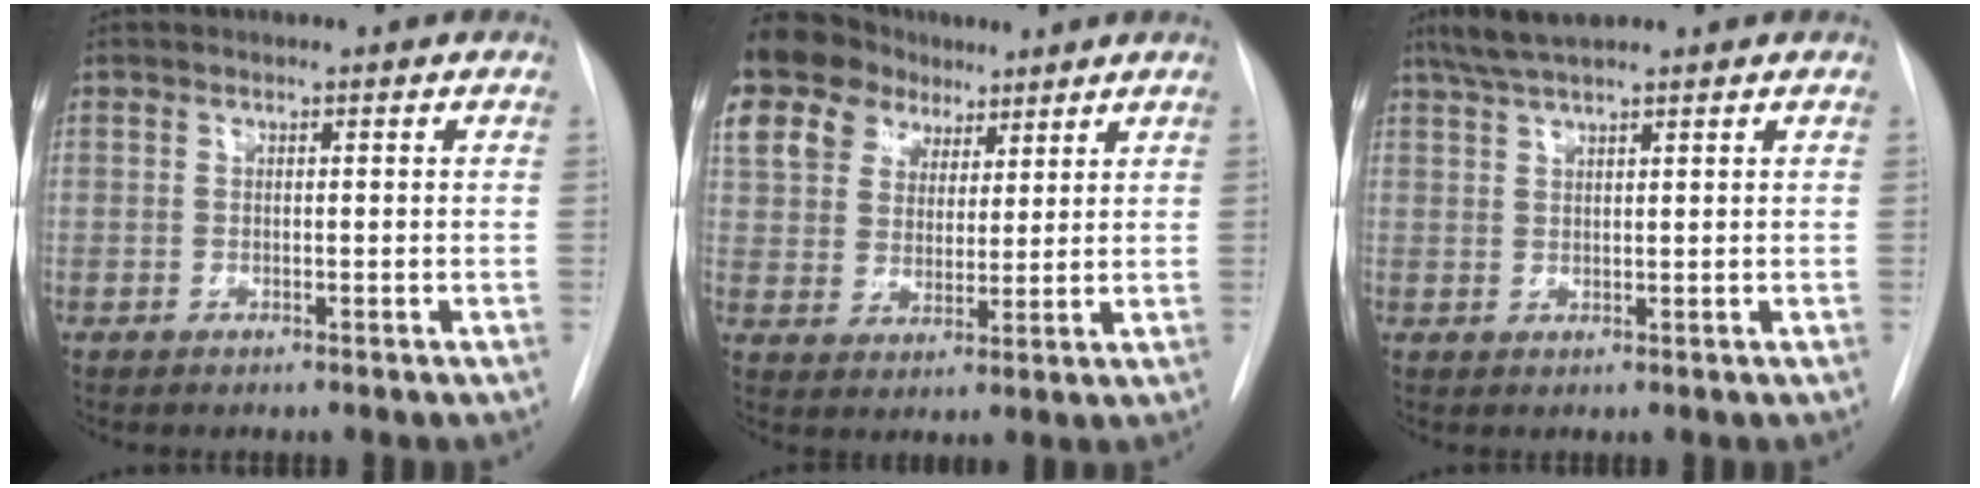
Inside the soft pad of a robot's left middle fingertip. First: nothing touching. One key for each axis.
{"total": 23.7, "fx": 13.9, "fy": 16.5, "fz": 9.8, "tx": -0.290, "ty": 0.090, "tz": 0.265}
{"total": 4.6, "fx": 3.8, "fy": 0.2, "fz": 2.6, "tx": -0.058, "ty": 0.013, "tz": 0.074}